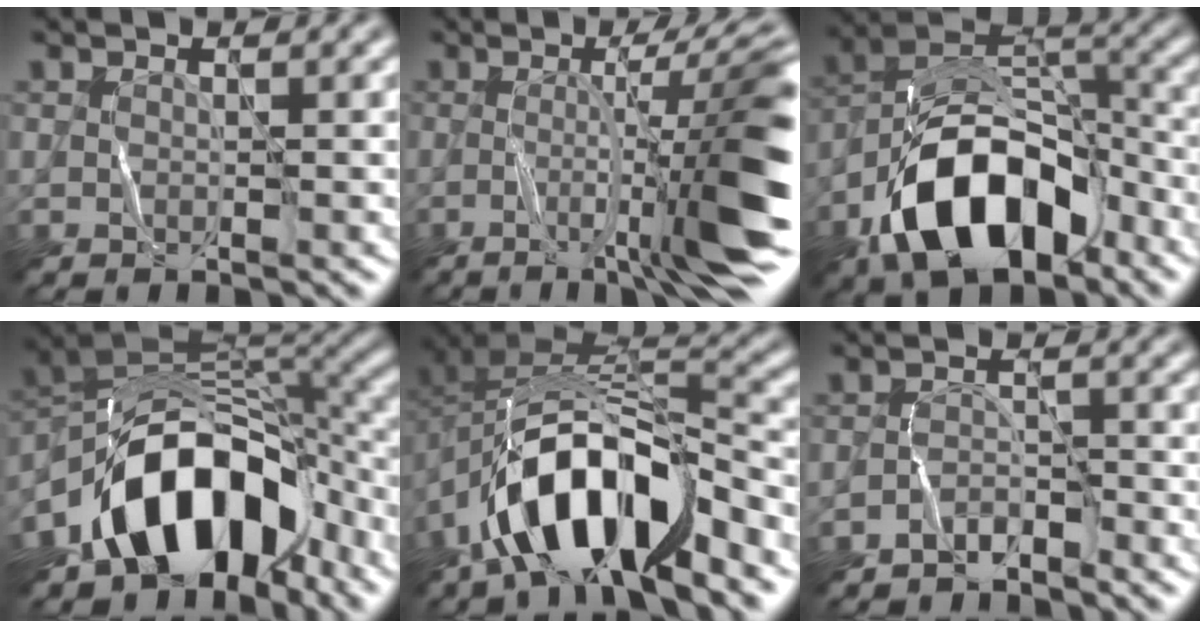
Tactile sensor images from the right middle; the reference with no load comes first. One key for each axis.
{"total": 12.9, "fx": -2.0, "fy": 2.2, "fz": 12.5, "tx": -0.162, "ty": 0.010, "tz": -0.029}
{"total": 11.6, "fx": -6.5, "fy": 6.0, "fz": 7.6, "tx": -0.137, "ty": 0.010, "tz": -0.122}
{"total": 12.1, "fx": -6.6, "fy": 7.2, "fz": 7.3, "tx": -0.103, "ty": 0.009, "tz": -0.121}
{"total": 12.0, "fx": -6.1, "fy": 5.0, "fz": 9.0, "tx": -0.161, "ty": 0.003, "tz": -0.112}
{"total": 2.2, "fx": -2.2, "fy": 0.4, "fz": 0.2, "tx": -0.004, "ty": 0.010, "tz": -0.045}